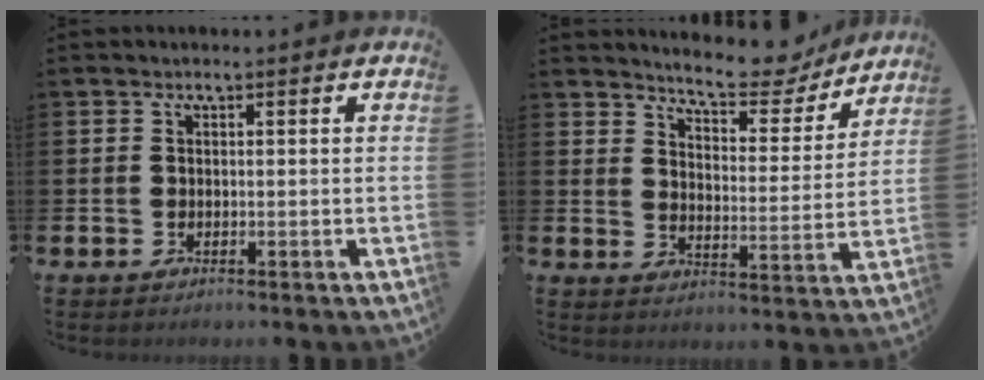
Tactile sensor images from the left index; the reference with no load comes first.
{"total": 7.6, "force": [7.3, 1.4, 1.7], "torque": [-0.040, -0.054, 0.125]}